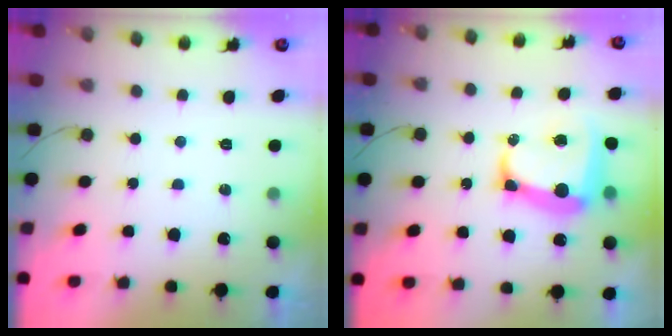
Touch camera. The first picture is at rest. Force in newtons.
{"total": 14.7, "press": 14.5, "slide": 2.2}